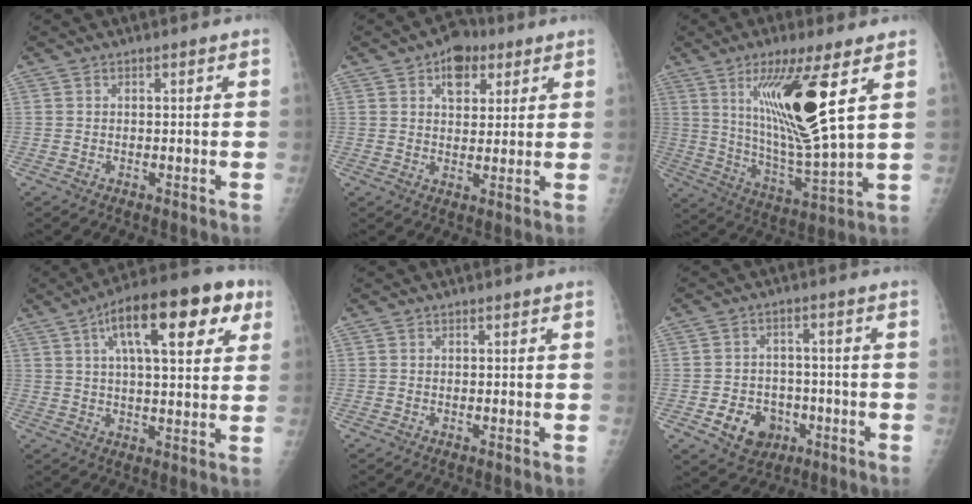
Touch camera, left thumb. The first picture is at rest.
{"total": 7.2, "force": [3.6, 4.8, 4.1], "torque": [-0.028, -0.009, 0.048]}
{"total": 18.4, "force": [7.1, 3.0, 16.7], "torque": [-0.302, -0.053, 0.132]}
{"total": 18.1, "force": [7.7, 6.9, 14.9], "torque": [-0.195, 0.011, 0.109]}
{"total": 0.0}
{"total": 8.5, "force": [-3.4, 6.9, 3.7], "torque": [-0.031, 0.023, -0.045]}